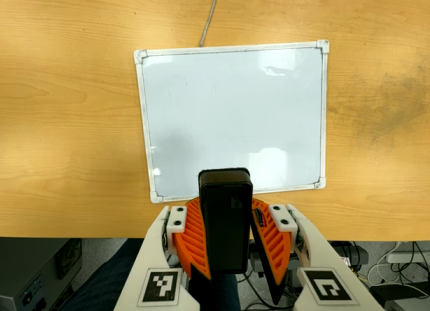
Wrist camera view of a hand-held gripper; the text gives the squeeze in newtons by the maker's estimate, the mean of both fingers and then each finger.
{"total": 9.1, "left": 9.7, "right": 8.6}